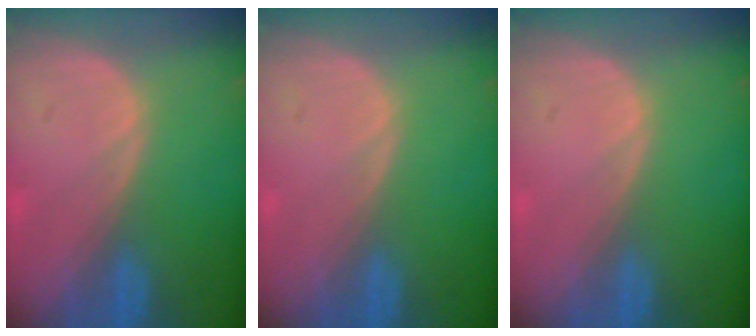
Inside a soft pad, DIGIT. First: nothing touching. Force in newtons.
{"total": 0.0}
{"total": 0.0}